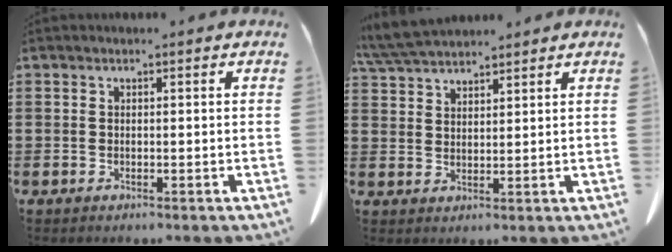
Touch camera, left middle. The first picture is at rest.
{"total": 5.7, "force": [5.2, 1.0, 2.0], "torque": [-0.056, -0.011, 0.099]}